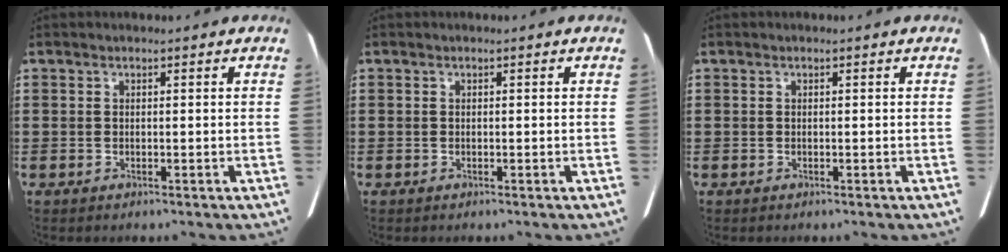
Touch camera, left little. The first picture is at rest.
{"total": 0.0}
{"total": 0.0}